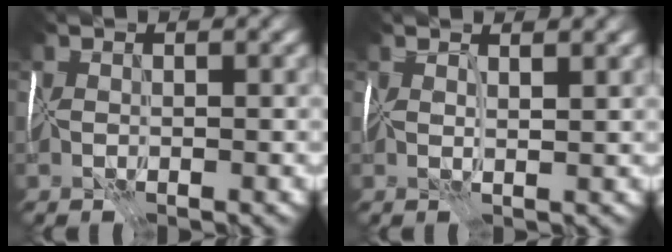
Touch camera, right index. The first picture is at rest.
{"total": 2.7, "force": [2.4, 0.3, 1.1], "torque": [-0.005, 0.008, 0.042]}